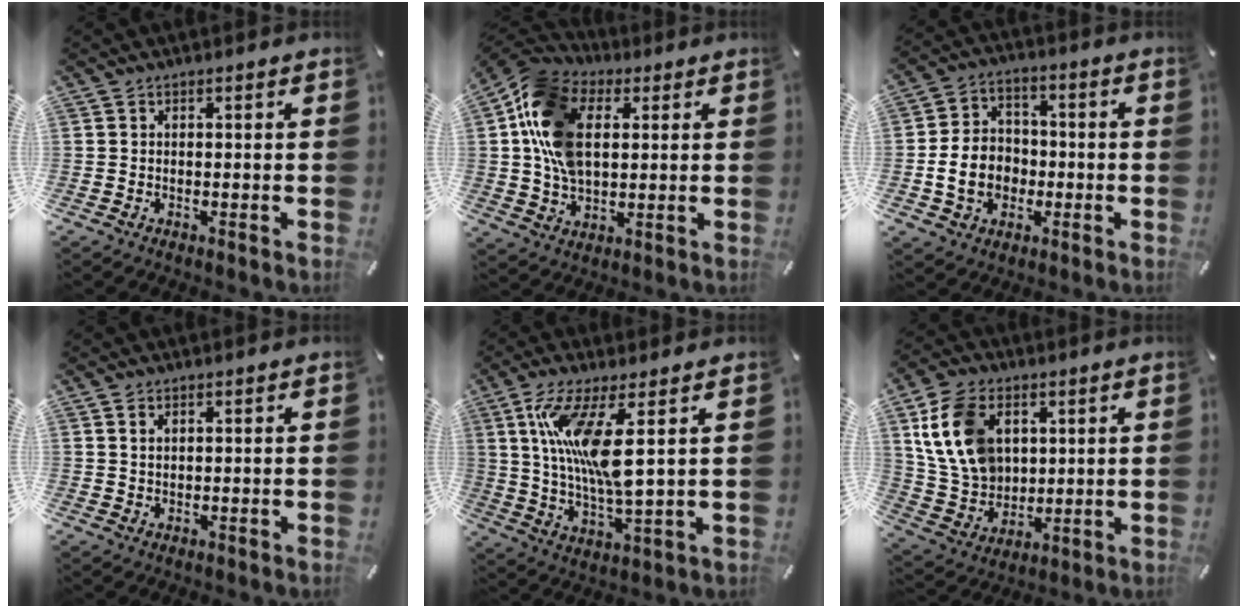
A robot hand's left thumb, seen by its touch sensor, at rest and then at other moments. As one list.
[{"total": 17.1, "force": [3.4, 12.2, 11.5], "torque": [-0.255, 0.010, 0.063]}, {"total": 10.1, "force": [-2.3, 8.4, 5.1], "torque": [-0.110, 0.019, -0.043]}, {"total": 1.5, "force": [0.7, 1.0, 0.9], "torque": [-0.019, 0.002, 0.013]}, {"total": 14.7, "force": [4.6, 3.7, 13.5], "torque": [-0.266, -0.019, 0.075]}, {"total": 15.0, "force": [4.6, 11.6, 8.3], "torque": [-0.202, 0.000, 0.089]}]